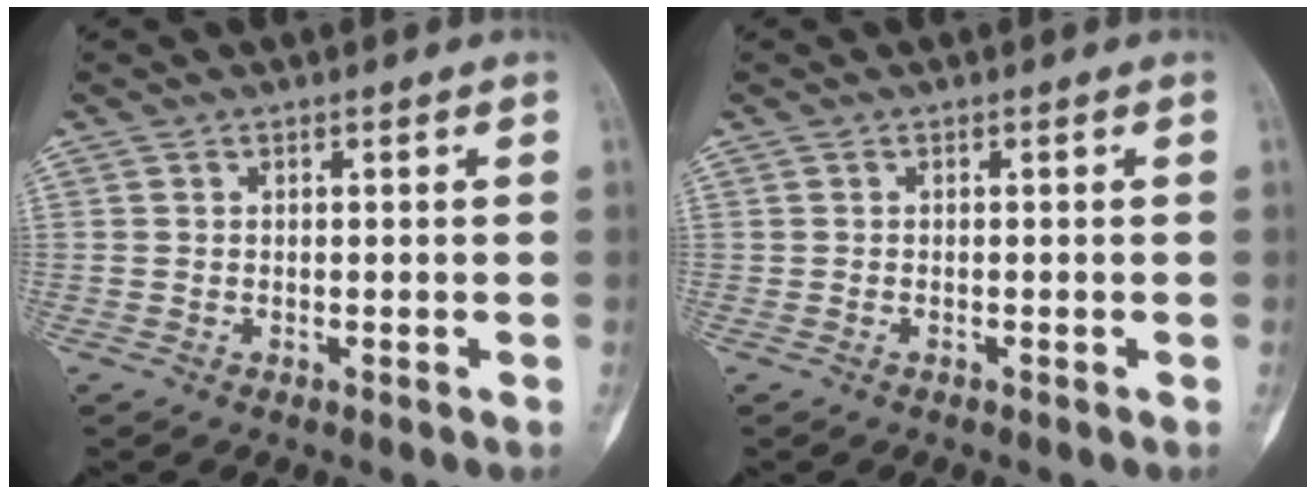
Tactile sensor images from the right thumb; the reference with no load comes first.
{"total": 0.0}